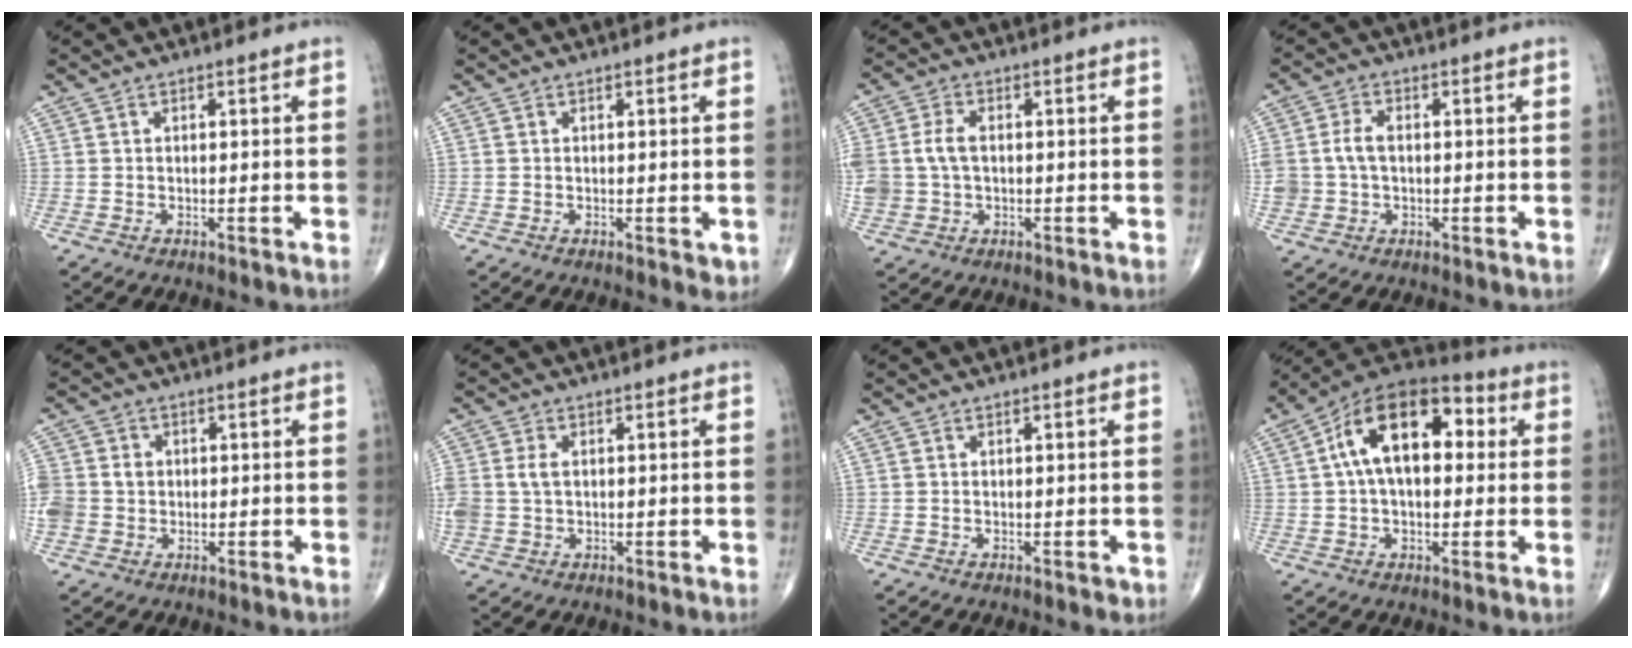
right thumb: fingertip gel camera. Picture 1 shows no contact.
{"total": 1.4, "force": [-0.2, 0.8, 1.1], "torque": [-0.008, -0.003, -0.003]}
{"total": 7.0, "force": [0.2, 4.9, 5.0], "torque": [-0.113, 0.013, 0.006]}
{"total": 5.5, "force": [0.0, 3.8, 3.9], "torque": [-0.087, 0.015, 0.001]}
{"total": 9.8, "force": [0.2, 8.8, 4.3], "torque": [-0.115, 0.023, 0.013]}
{"total": 4.4, "force": [0.4, 3.1, 3.1], "torque": [-0.078, 0.010, 0.012]}
{"total": 0.5, "force": [-0.1, 0.4, 0.3], "torque": [0.000, 0.000, -0.002]}
{"total": 17.2, "force": [3.2, 9.8, 13.8], "torque": [-0.206, 0.034, 0.042]}